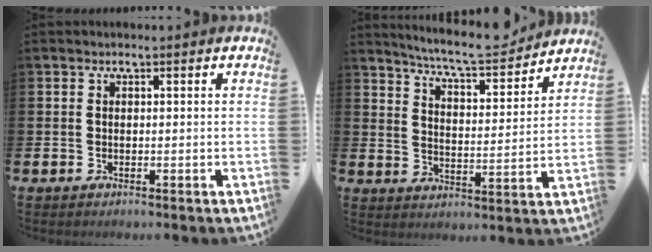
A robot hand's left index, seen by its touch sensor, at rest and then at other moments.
{"total": 7.7, "force": [7.3, 0.7, 2.3], "torque": [-0.059, -0.051, 0.126]}